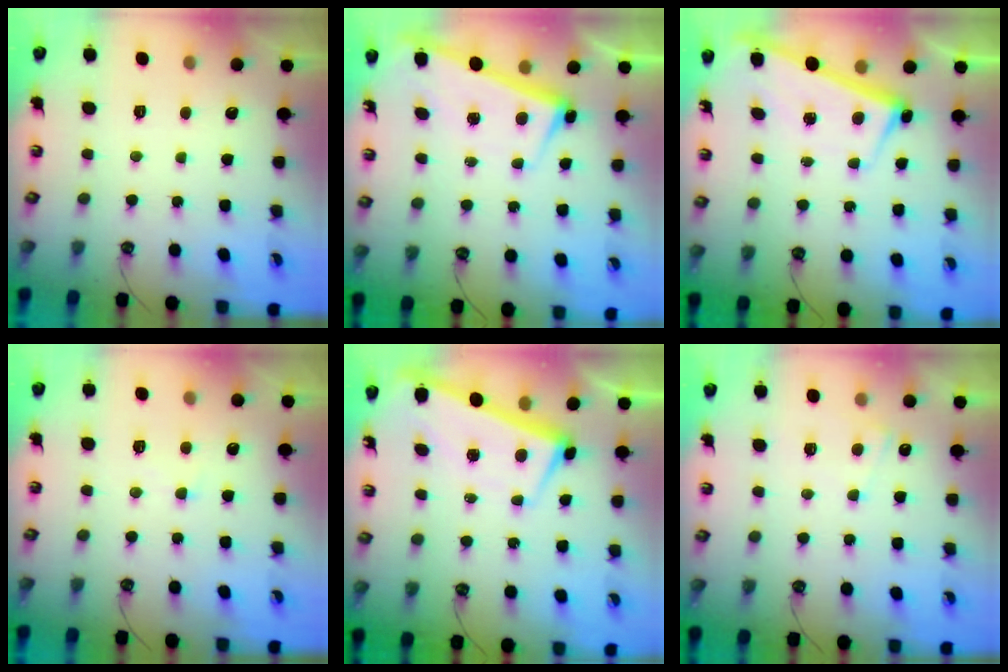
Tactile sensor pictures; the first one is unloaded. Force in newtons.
{"total": 2.5, "press": 2.4, "slide": 0.9}
{"total": 2.9, "press": 2.9, "slide": 0.4}
{"total": 2.7, "press": 2.6, "slide": 0.5}
{"total": 1.8, "press": 0.8, "slide": 1.6}
{"total": 5.2, "press": 5.2, "slide": 0.5}